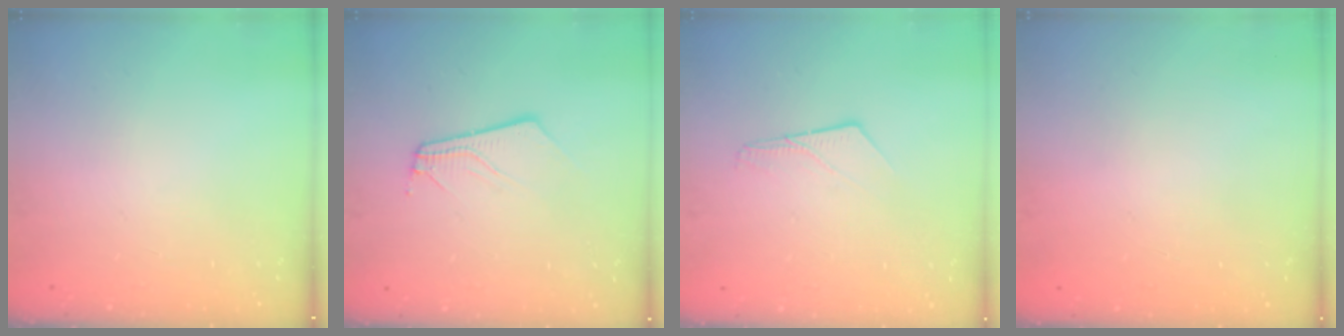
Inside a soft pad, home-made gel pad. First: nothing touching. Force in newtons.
{"total": 3.8, "press": 3.8, "slide": 0.3}
{"total": 5.7, "press": 5.7, "slide": 0.5}
{"total": 0.0}